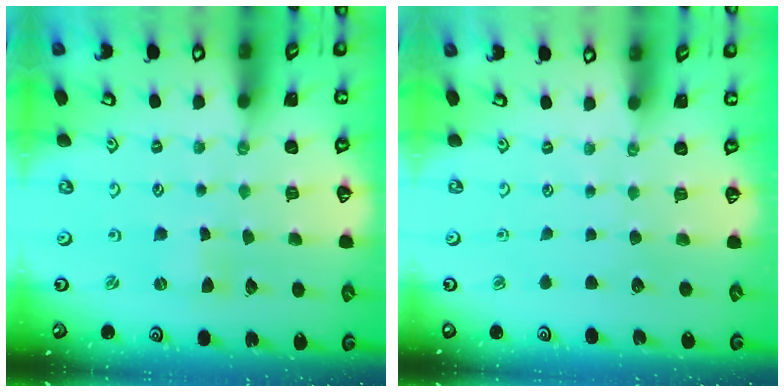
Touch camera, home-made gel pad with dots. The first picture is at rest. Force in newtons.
{"total": 0.0}